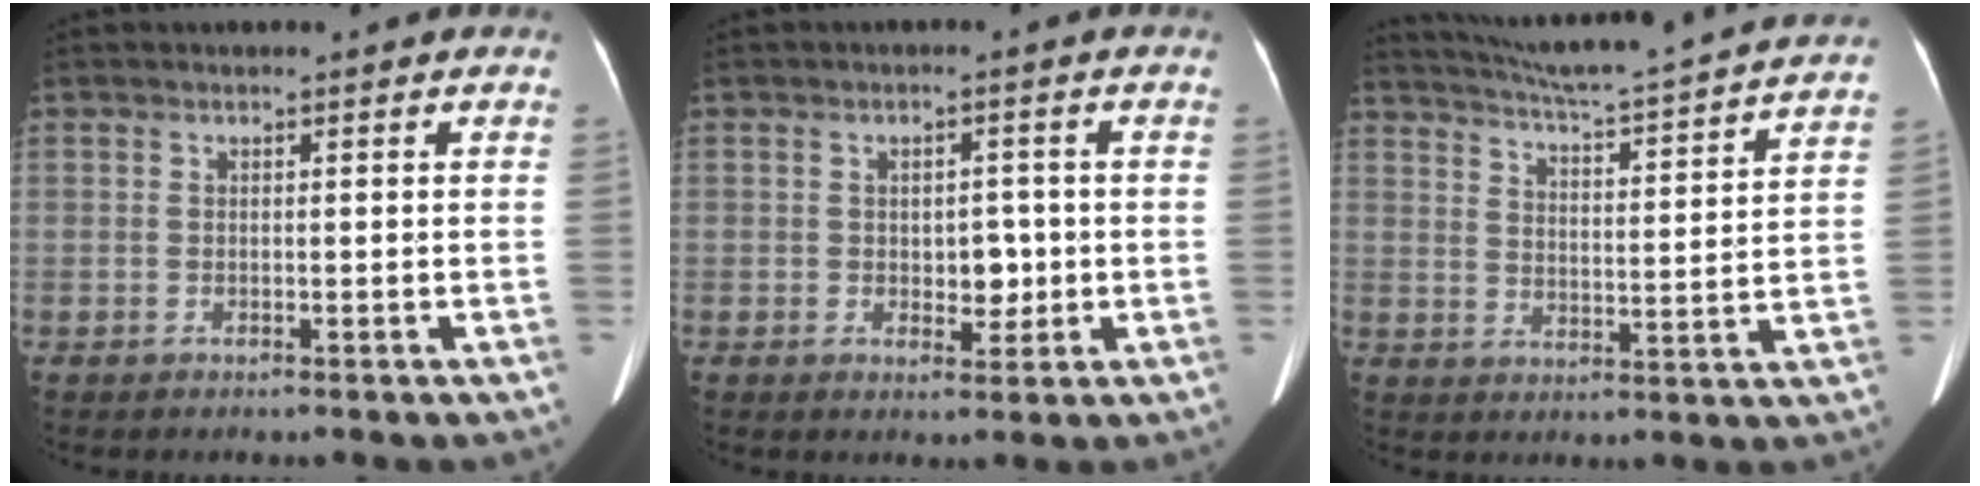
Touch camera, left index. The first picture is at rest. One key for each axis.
{"total": 3.4, "fx": -0.3, "fy": 2.2, "fz": 2.5, "tx": -0.030, "ty": 0.002, "tz": -0.002}
{"total": 22.1, "fx": 20.4, "fy": -0.8, "fz": 8.4, "tx": -0.145, "ty": -0.029, "tz": 0.272}